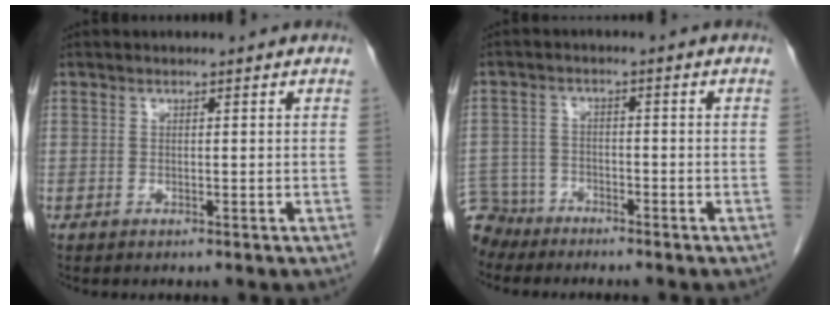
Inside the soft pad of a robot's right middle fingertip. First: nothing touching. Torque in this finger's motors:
{"motor_torque": [0.77, -1.04, -0.04, -0.10]}